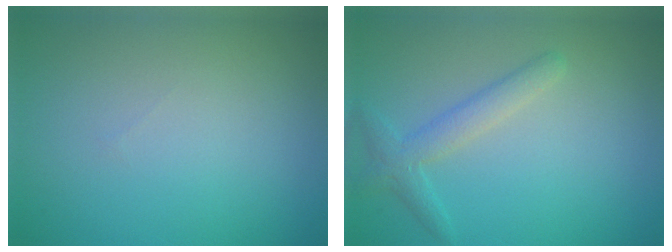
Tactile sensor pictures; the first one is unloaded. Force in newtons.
{"total": 2.4, "press": 2.4, "slide": 0.2}